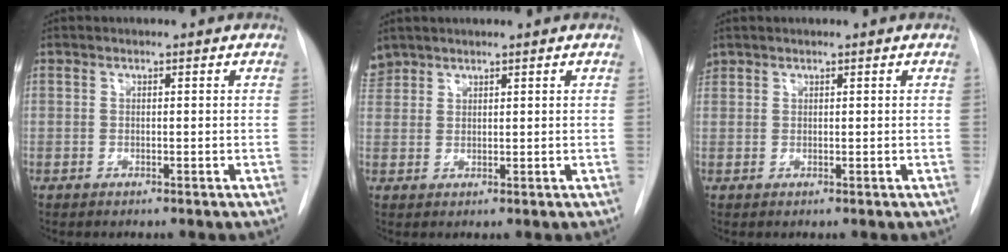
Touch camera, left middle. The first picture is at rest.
{"total": 2.9, "force": [2.5, 1.4, -0.1], "torque": [-0.003, 0.013, 0.052]}
{"total": 1.0, "force": [0.8, 0.6, 0.0], "torque": [-0.002, 0.012, 0.017]}